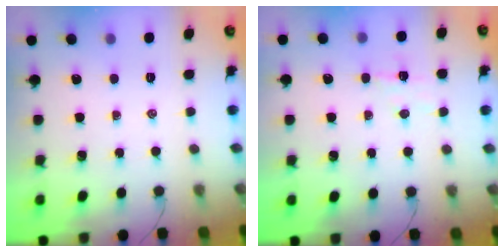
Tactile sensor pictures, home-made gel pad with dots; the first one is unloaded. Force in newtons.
{"total": 6.0, "press": 5.9, "slide": 1.3}